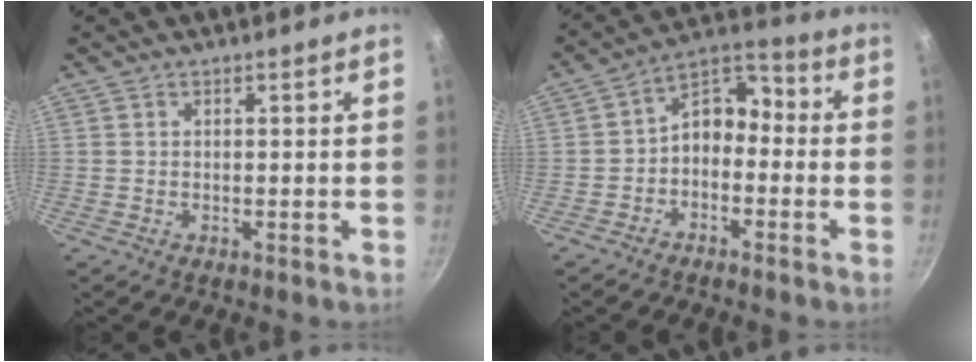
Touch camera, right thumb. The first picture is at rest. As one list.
[{"total": 8.3, "force": [-2.3, 6.0, 5.3], "torque": [-0.059, 0.062, -0.055]}]